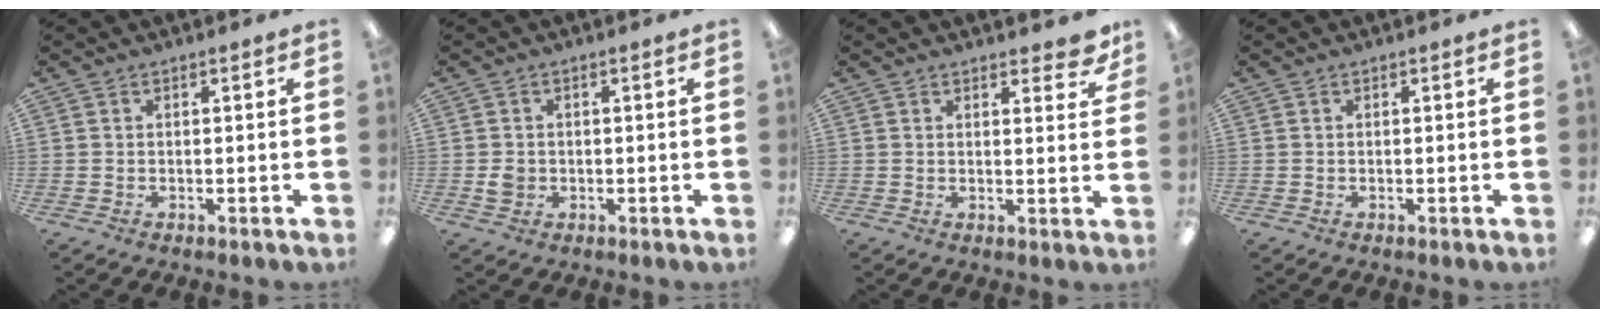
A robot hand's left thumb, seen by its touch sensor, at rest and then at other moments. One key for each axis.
{"total": 2.3, "fx": -0.3, "fy": 2.0, "fz": 1.1, "tx": -0.012, "ty": 0.001, "tz": -0.008}
{"total": 3.8, "fx": 3.2, "fy": 1.3, "fz": 1.7, "tx": -0.008, "ty": -0.020, "tz": 0.052}
{"total": 0.0}